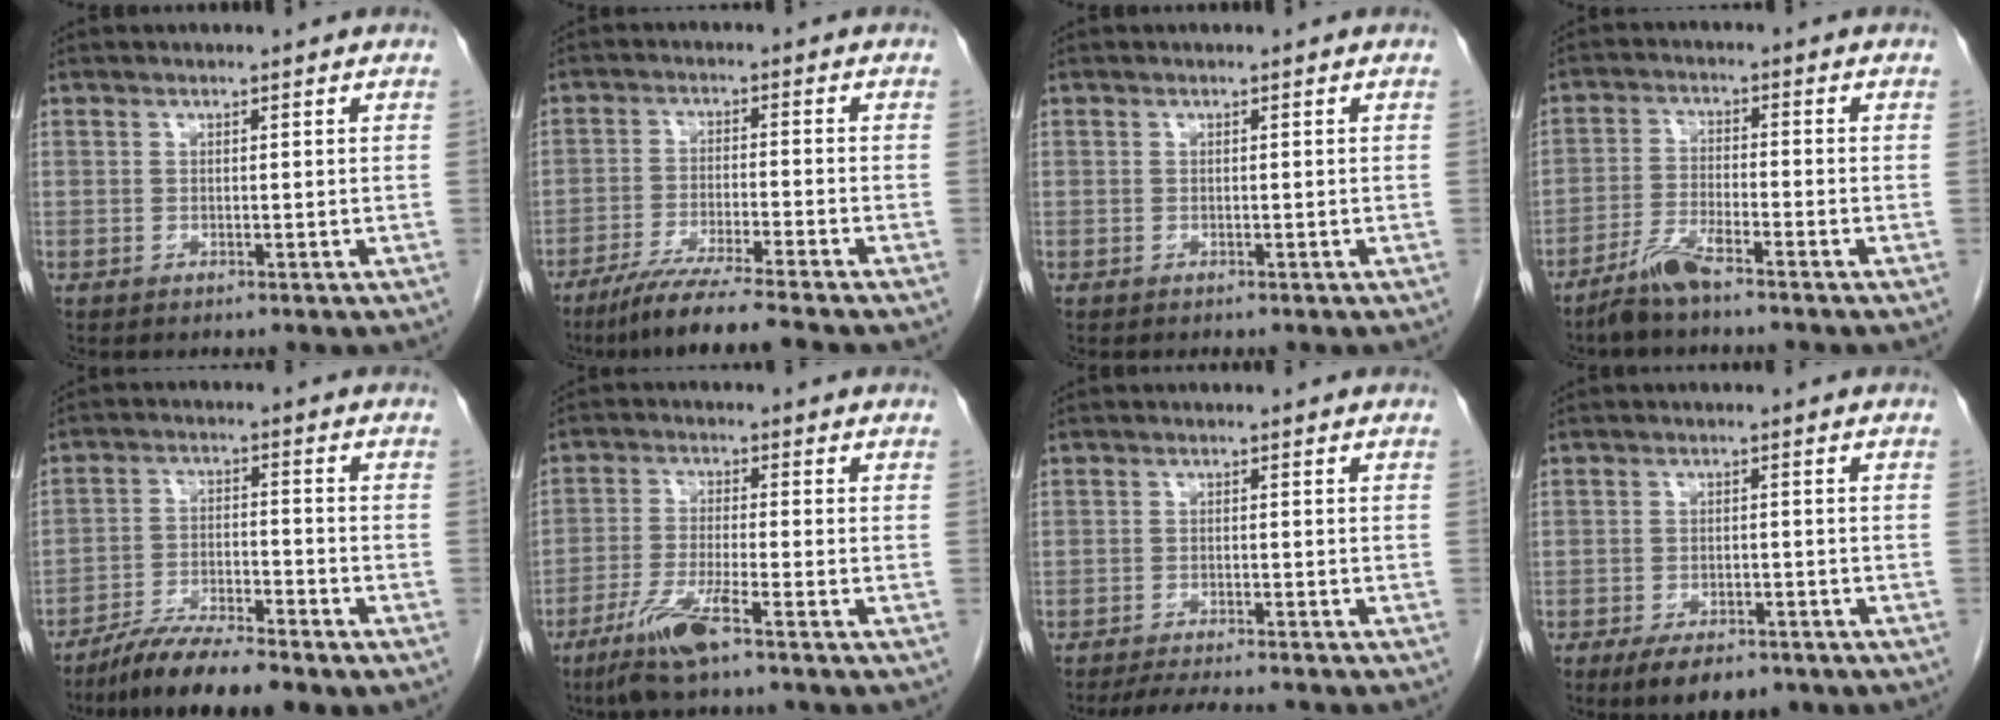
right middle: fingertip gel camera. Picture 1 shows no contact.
{"total": 8.6, "force": [-7.0, -1.3, 4.8], "torque": [-0.078, -0.031, -0.121]}
{"total": 0.0}
{"total": 5.0, "force": [-4.1, 0.2, 2.9], "torque": [-0.065, -0.011, -0.083]}
{"total": 8.6, "force": [-7.0, 0.8, 4.9], "torque": [-0.089, -0.021, -0.126]}
{"total": 7.3, "force": [-4.7, 0.0, 5.6], "torque": [-0.119, -0.019, -0.091]}
{"total": 7.2, "force": [-6.4, 0.5, 3.2], "torque": [-0.048, -0.017, -0.097]}
{"total": 7.2, "force": [-5.2, 3.0, 4.1], "torque": [-0.063, -0.006, -0.075]}